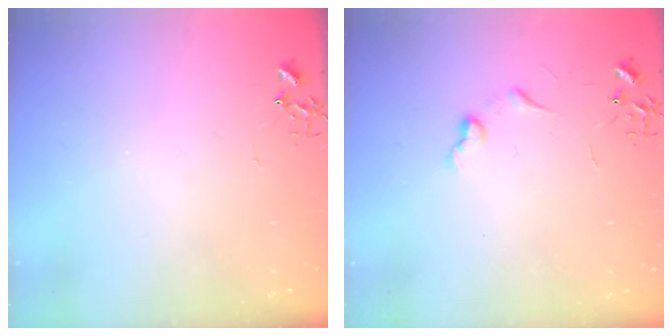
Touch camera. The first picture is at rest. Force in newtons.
{"total": 6.3, "press": 6.3, "slide": 0.5}